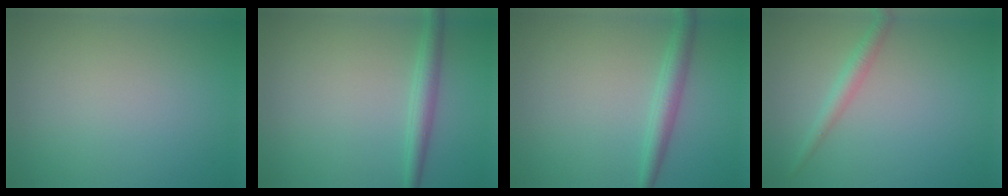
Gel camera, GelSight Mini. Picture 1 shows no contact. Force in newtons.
{"total": 2.3, "press": 2.3, "slide": 0.0}
{"total": 2.5, "press": 2.5, "slide": 0.0}
{"total": 1.9, "press": 1.9, "slide": 0.0}